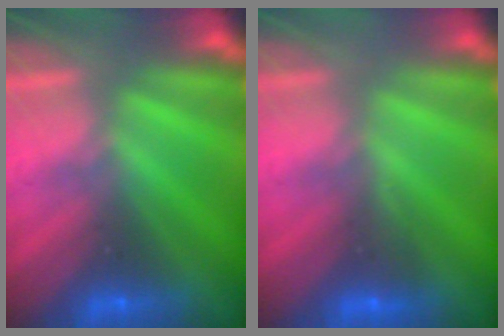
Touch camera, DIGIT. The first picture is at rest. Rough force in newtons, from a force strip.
{"total": 2.8}